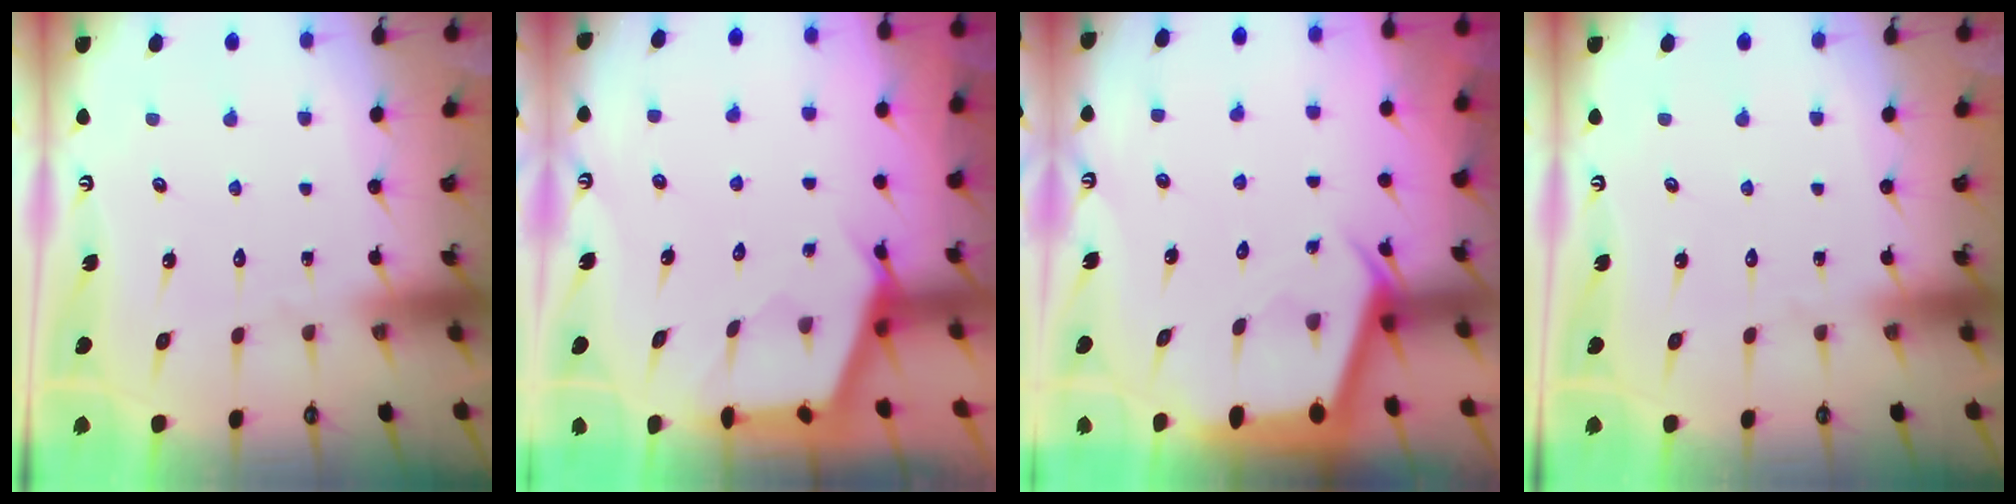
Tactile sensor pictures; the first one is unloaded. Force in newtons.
{"total": 2.6, "press": 2.5, "slide": 0.4}
{"total": 2.4, "press": 2.4, "slide": 0.2}
{"total": 0.0}